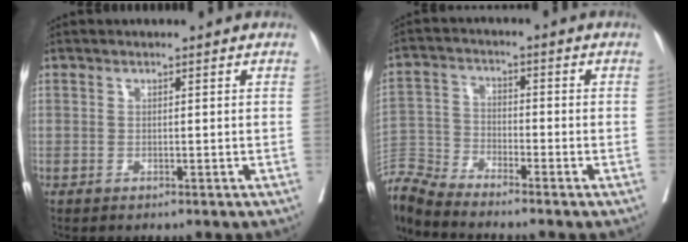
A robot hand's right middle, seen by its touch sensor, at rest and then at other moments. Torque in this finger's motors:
{"motor_torque": [-0.19, -1.01, 0.11, 0.04]}